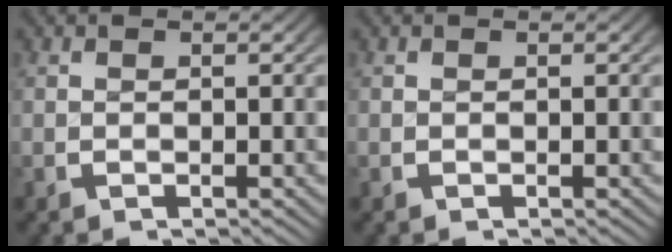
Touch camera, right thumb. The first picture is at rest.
{"total": 0.0}